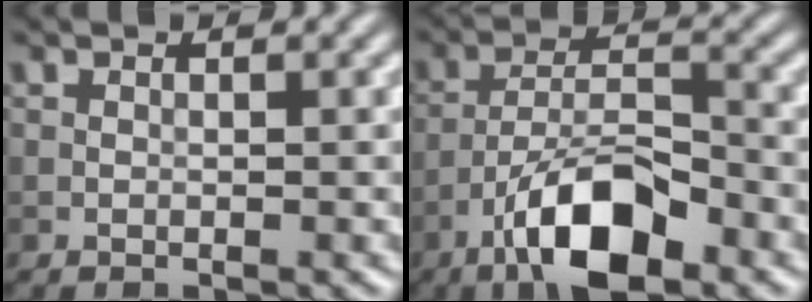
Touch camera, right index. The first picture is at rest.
{"total": 8.5, "force": [-4.8, 2.9, 6.4], "torque": [-0.111, 0.011, -0.090]}